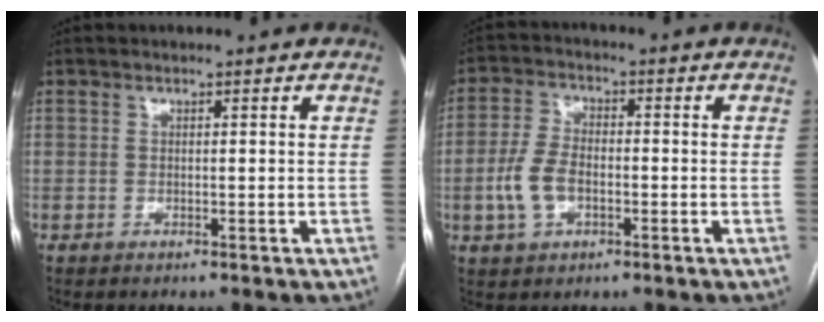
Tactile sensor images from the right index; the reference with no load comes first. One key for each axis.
{"total": 6.8, "fx": -1.8, "fy": 3.9, "fz": 5.2, "tx": -0.123, "ty": 0.012, "tz": -0.033}